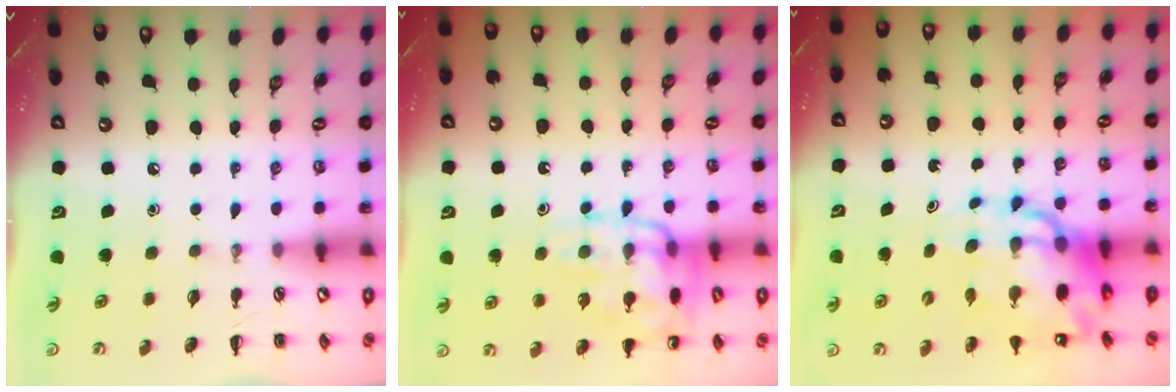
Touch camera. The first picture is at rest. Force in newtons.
{"total": 16.0, "press": 16.0, "slide": 1.1}
{"total": 13.6, "press": 13.0, "slide": 3.8}